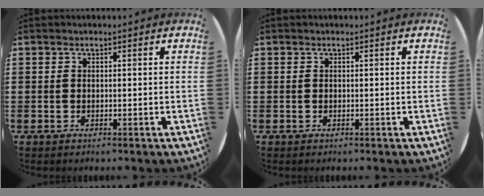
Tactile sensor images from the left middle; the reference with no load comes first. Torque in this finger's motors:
{"motor_torque": [0.00, 0.00, 0.04, 0.00]}